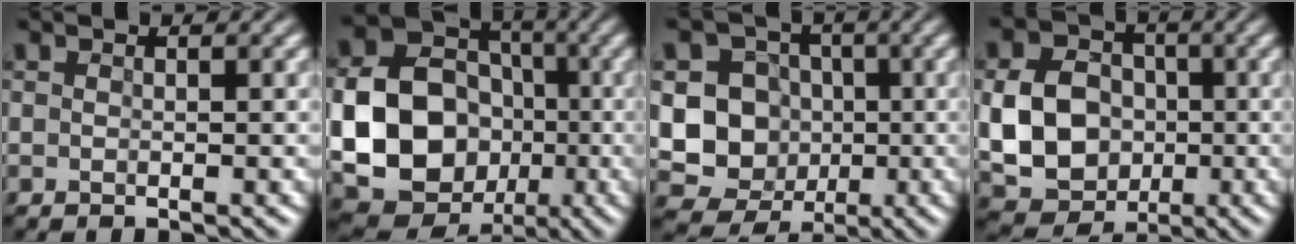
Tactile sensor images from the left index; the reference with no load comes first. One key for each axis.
{"total": 17.8, "fx": -2.7, "fy": 15.8, "fz": 7.6, "tx": -0.175, "ty": -0.025, "tz": -0.061}
{"total": 9.3, "fx": -0.7, "fy": 8.7, "fz": 3.2, "tx": -0.056, "ty": 0.007, "tz": -0.032}
{"total": 7.5, "fx": -0.7, "fy": 6.2, "fz": 4.2, "tx": -0.088, "ty": -0.001, "tz": -0.012}